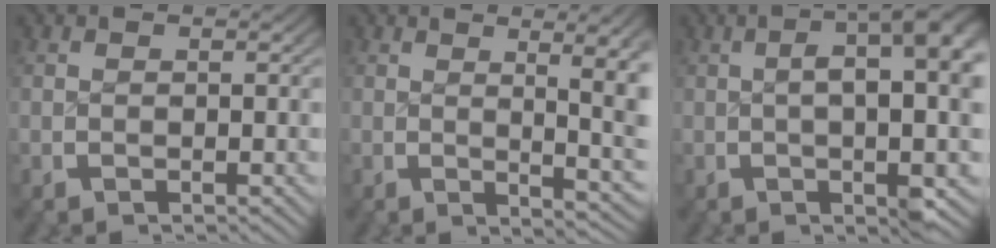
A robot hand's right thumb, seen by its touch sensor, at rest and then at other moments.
{"total": 6.3, "force": [-0.1, 2.4, 5.8], "torque": [-0.077, -0.012, 0.007]}
{"total": 9.6, "force": [1.1, 3.8, 8.8], "torque": [-0.103, 0.016, 0.004]}